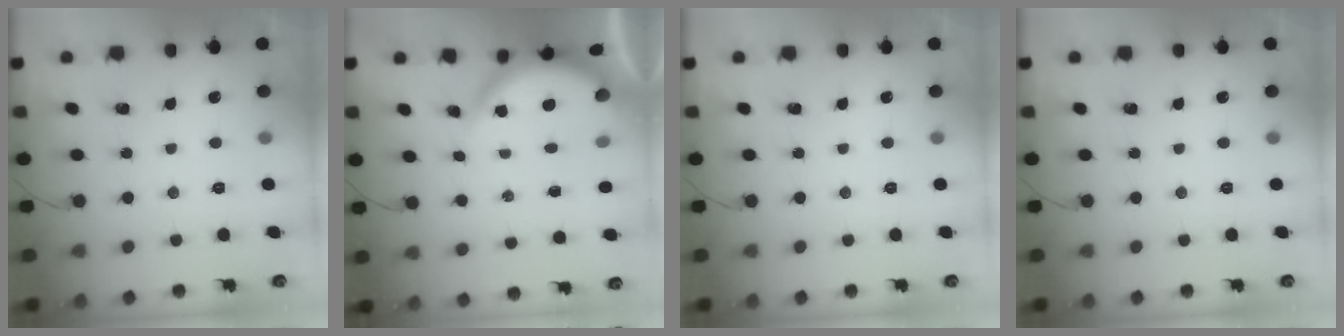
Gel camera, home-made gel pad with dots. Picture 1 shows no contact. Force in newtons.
{"total": 3.9, "press": 3.9, "slide": 0.2}
{"total": 0.0}
{"total": 0.0}